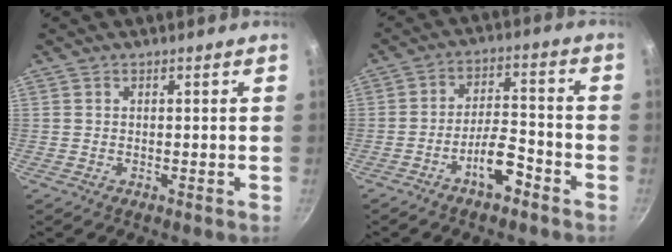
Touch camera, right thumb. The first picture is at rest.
{"total": 7.9, "force": [-4.9, 2.9, 5.5], "torque": [-0.084, 0.049, -0.080]}